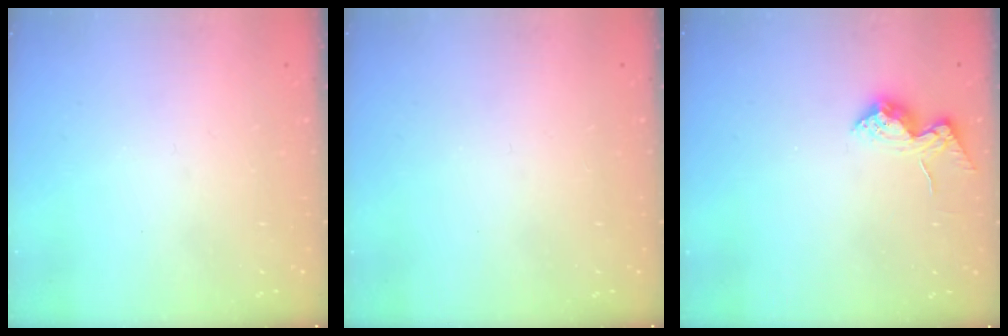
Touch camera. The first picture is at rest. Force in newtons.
{"total": 0.0}
{"total": 13.9, "press": 13.9, "slide": 1.0}